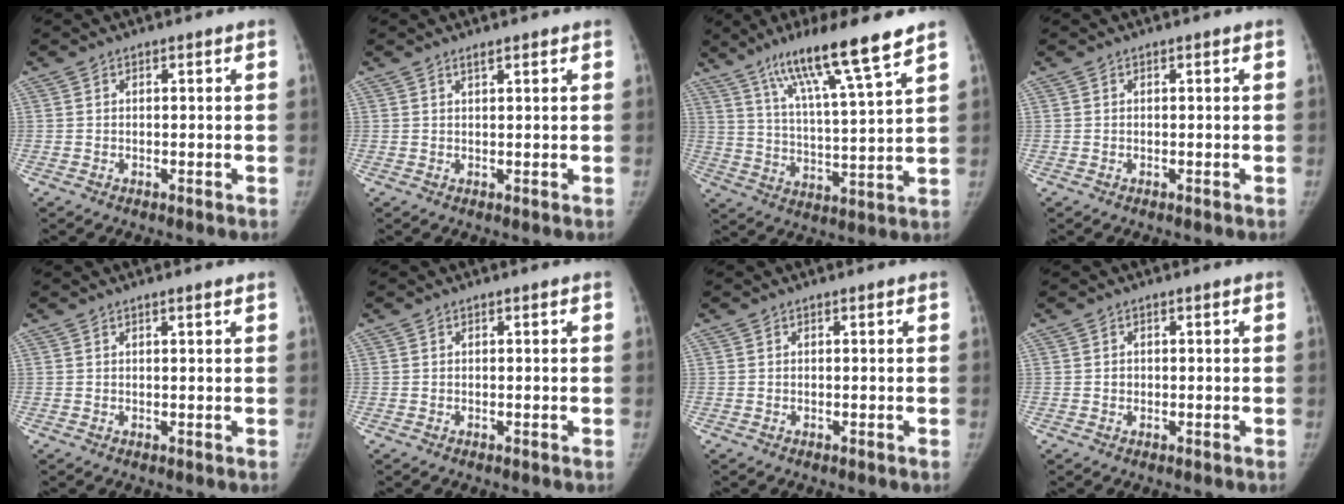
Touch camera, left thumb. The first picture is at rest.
{"total": 1.3, "force": [1.0, 0.1, 0.7], "torque": [-0.011, -0.007, 0.019]}
{"total": 16.0, "force": [11.0, 0.4, 11.6], "torque": [-0.193, -0.050, 0.185]}
{"total": 0.0}
{"total": 1.2, "force": [0.8, -0.2, 0.8], "torque": [-0.015, -0.005, 0.016]}
{"total": 0.0}
{"total": 0.0}
{"total": 0.8, "force": [0.0, 0.7, 0.4], "torque": [-0.005, 0.004, 0.002]}